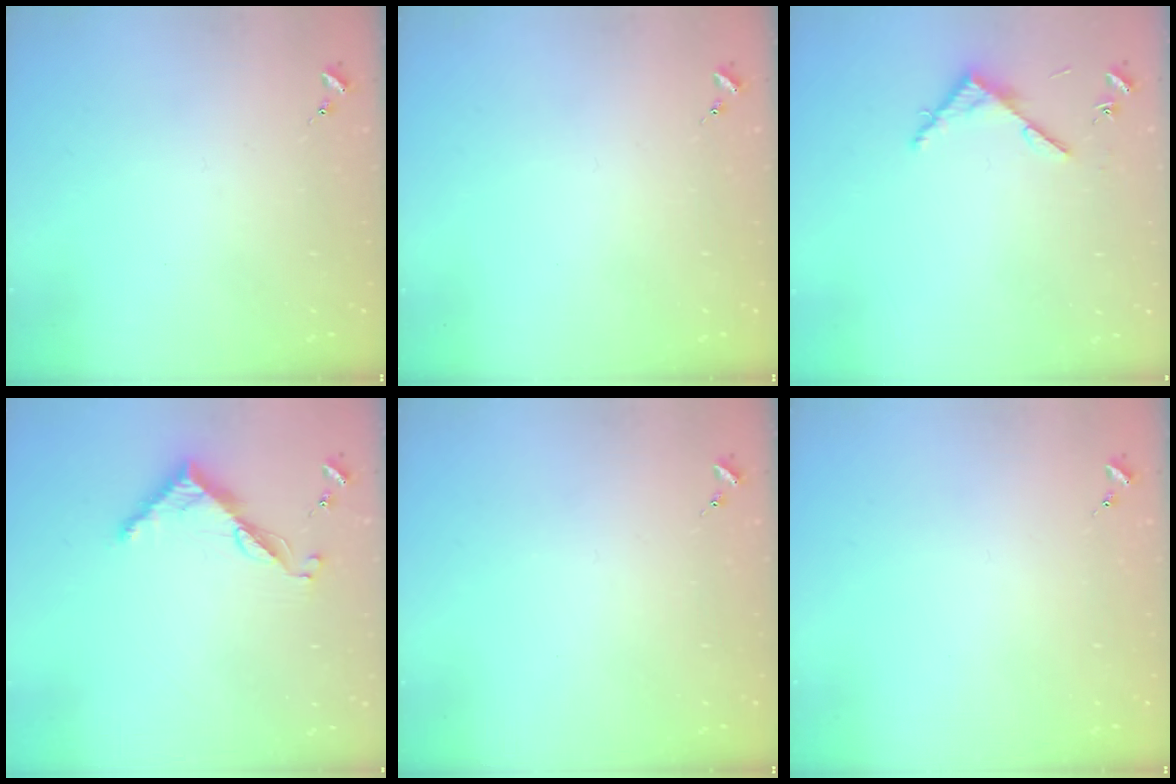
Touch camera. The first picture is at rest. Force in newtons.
{"total": 0.0}
{"total": 4.2, "press": 4.2, "slide": 0.4}
{"total": 7.6, "press": 7.5, "slide": 0.6}
{"total": 0.0}
{"total": 0.0}